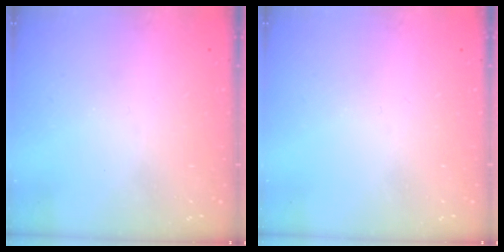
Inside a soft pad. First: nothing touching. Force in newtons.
{"total": 0.0}